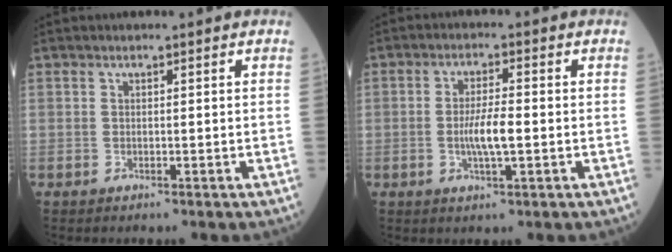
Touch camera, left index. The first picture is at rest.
{"total": 4.9, "force": [-1.3, 0.9, 4.6], "torque": [-0.092, -0.006, -0.027]}